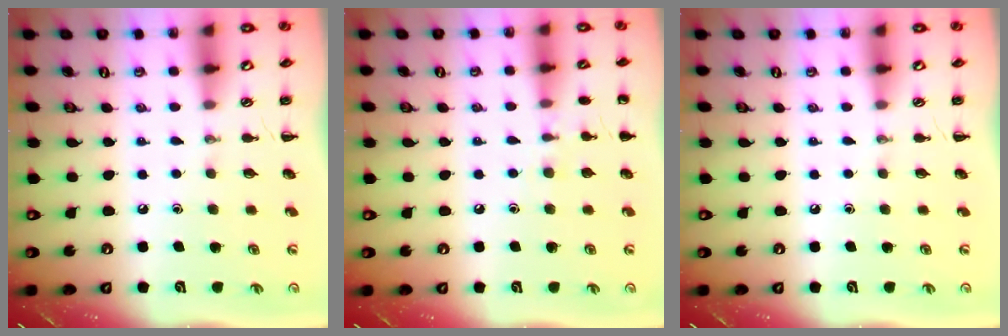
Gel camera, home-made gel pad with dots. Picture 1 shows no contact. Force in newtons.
{"total": 5.5, "press": 5.3, "slide": 1.6}
{"total": 0.0}